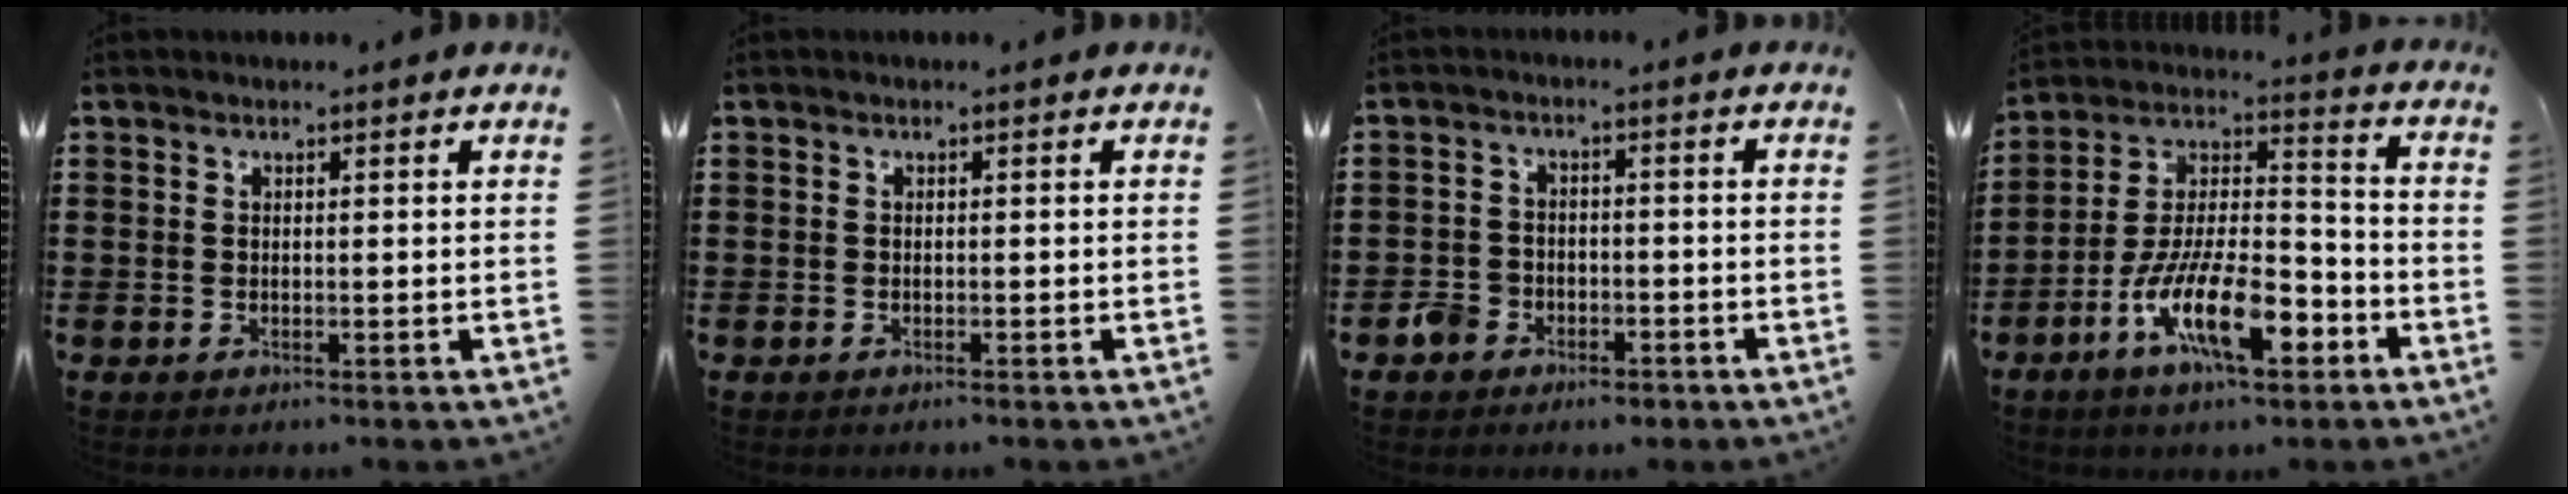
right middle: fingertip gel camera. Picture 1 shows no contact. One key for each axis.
{"total": 0.0}
{"total": 3.4, "fx": -2.5, "fy": 2.2, "fz": 0.6, "tx": -0.024, "ty": 0.003, "tz": -0.054}
{"total": 14.2, "fx": -7.6, "fy": 4.9, "fz": 11.0, "tx": -0.220, "ty": 0.014, "tz": -0.143}